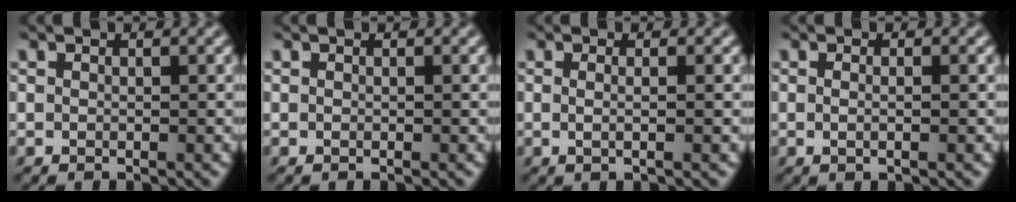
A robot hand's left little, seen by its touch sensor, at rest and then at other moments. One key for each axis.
{"total": 0.0}
{"total": 1.4, "fx": 0.0, "fy": 0.2, "fz": 1.4, "tx": -0.019, "ty": -0.004, "tz": -0.007}
{"total": 0.9, "fx": -0.2, "fy": 0.1, "fz": 0.9, "tx": -0.018, "ty": -0.001, "tz": -0.004}